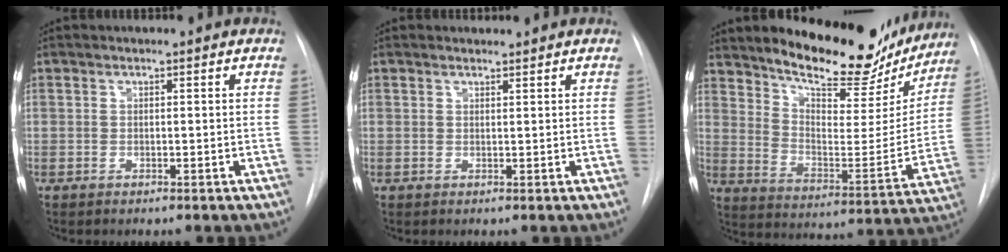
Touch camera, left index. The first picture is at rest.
{"total": 0.7, "force": [0.7, 0.2, -0.2], "torque": [-0.004, -0.002, 0.009]}
{"total": 20.1, "force": [17.4, 6.4, 7.8], "torque": [-0.108, -0.032, 0.243]}